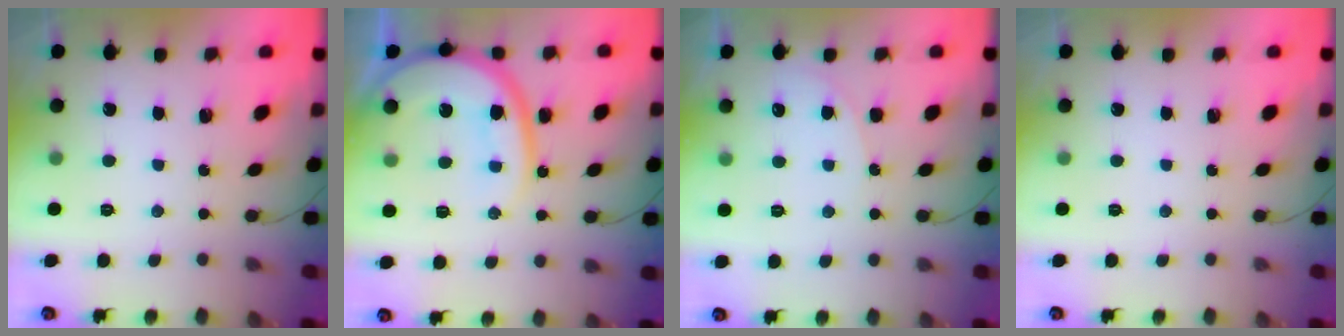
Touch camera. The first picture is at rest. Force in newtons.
{"total": 15.8, "press": 15.7, "slide": 2.0}
{"total": 5.0, "press": 5.0, "slide": 0.6}
{"total": 0.0}